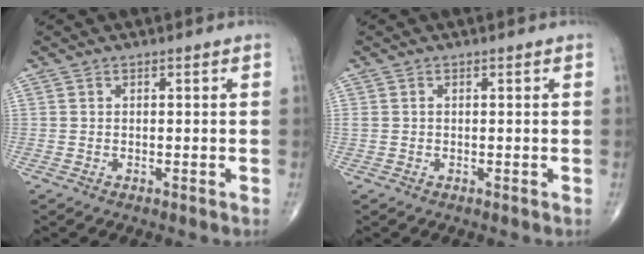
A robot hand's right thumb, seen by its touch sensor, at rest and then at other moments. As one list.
[{"total": 0.6, "force": [0.1, 0.5, 0.4], "torque": [-0.012, 0.006, 0.004]}]